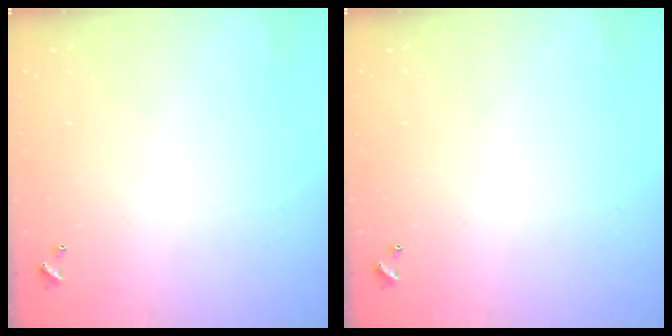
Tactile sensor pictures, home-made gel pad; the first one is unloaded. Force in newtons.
{"total": 0.0}